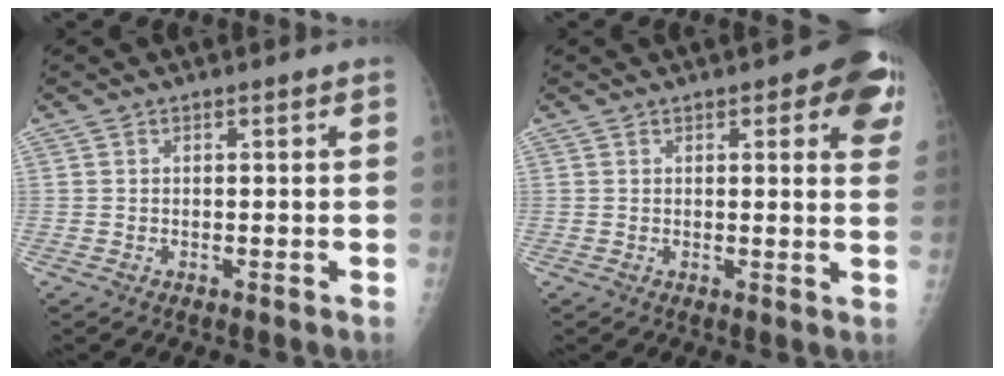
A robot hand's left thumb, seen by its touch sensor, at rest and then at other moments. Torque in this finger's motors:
{"motor_torque": [2.74, 1.94, 0.95, -0.38, 0.17]}